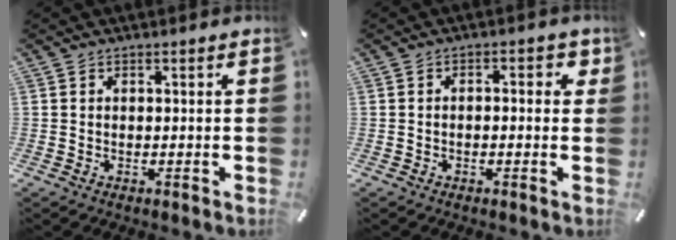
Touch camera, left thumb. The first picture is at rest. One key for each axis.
{"total": 2.9, "fx": -0.7, "fy": 1.2, "fz": 2.5, "tx": -0.045, "ty": 0.010, "tz": -0.014}